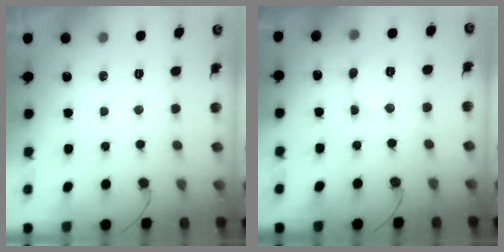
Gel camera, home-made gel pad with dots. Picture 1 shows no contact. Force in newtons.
{"total": 5.5, "press": 5.5, "slide": 0.4}